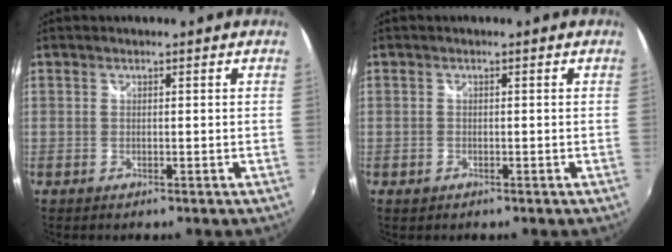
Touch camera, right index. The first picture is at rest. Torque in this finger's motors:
{"motor_torque": [-0.07, 0.07, 0.03, 0.00]}